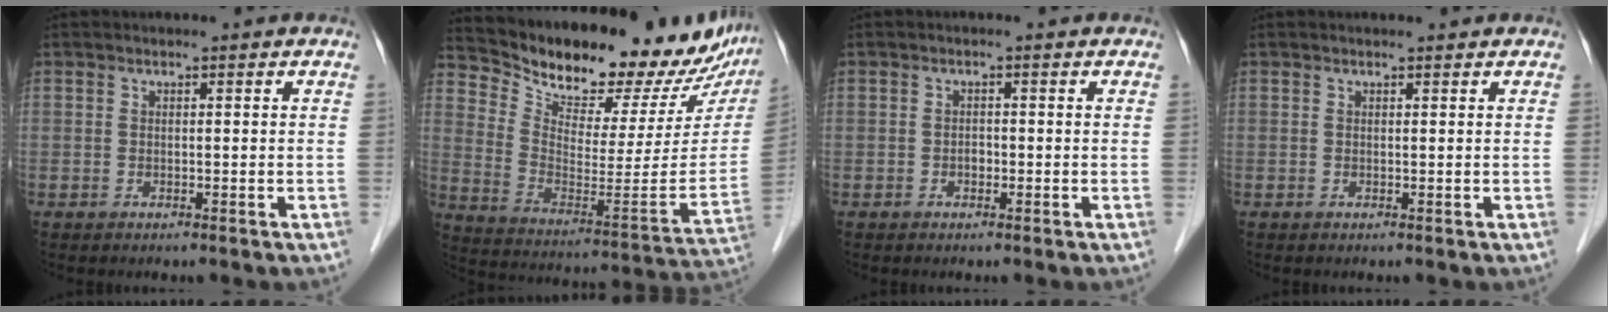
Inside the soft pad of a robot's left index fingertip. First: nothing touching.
{"total": 25.4, "force": [22.7, 6.8, 9.1], "torque": [-0.147, -0.069, 0.314]}
{"total": 0.9, "force": [-0.4, 0.6, 0.5], "torque": [-0.008, 0.003, -0.008]}
{"total": 0.6, "force": [0.6, 0.0, 0.1], "torque": [-0.006, 0.001, 0.008]}